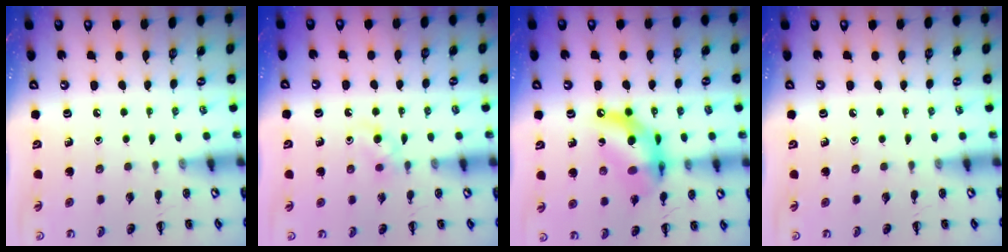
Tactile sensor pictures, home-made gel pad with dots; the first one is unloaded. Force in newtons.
{"total": 4.9, "press": 4.7, "slide": 1.6}
{"total": 13.1, "press": 12.6, "slide": 3.6}
{"total": 0.0}